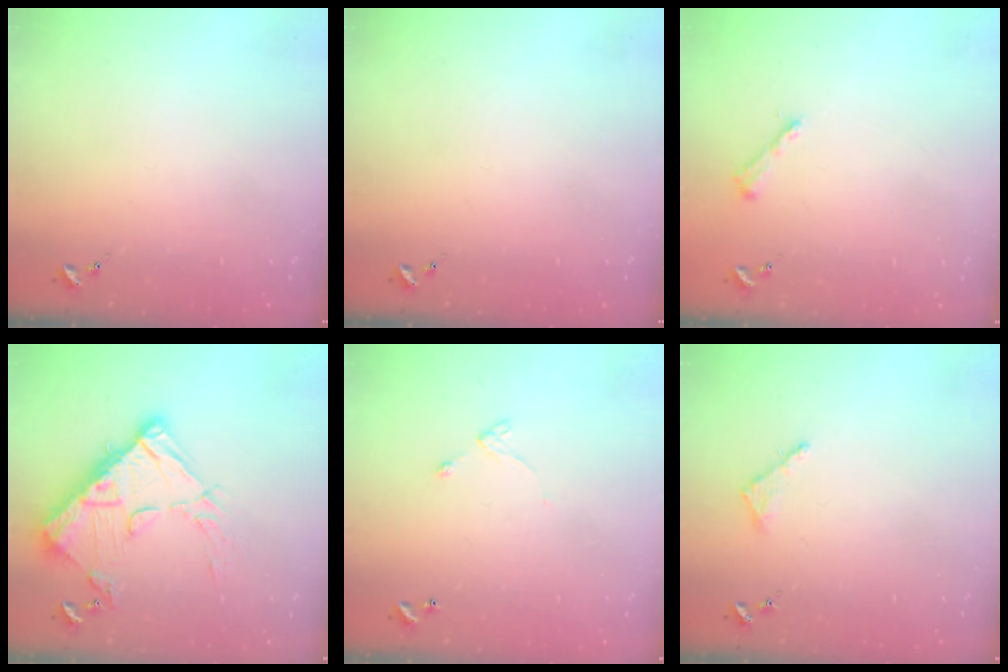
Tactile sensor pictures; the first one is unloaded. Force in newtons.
{"total": 0.0}
{"total": 4.0, "press": 4.0, "slide": 0.5}
{"total": 16.0, "press": 15.9, "slide": 1.7}
{"total": 4.4, "press": 4.4, "slide": 0.5}
{"total": 2.7, "press": 2.7, "slide": 0.3}